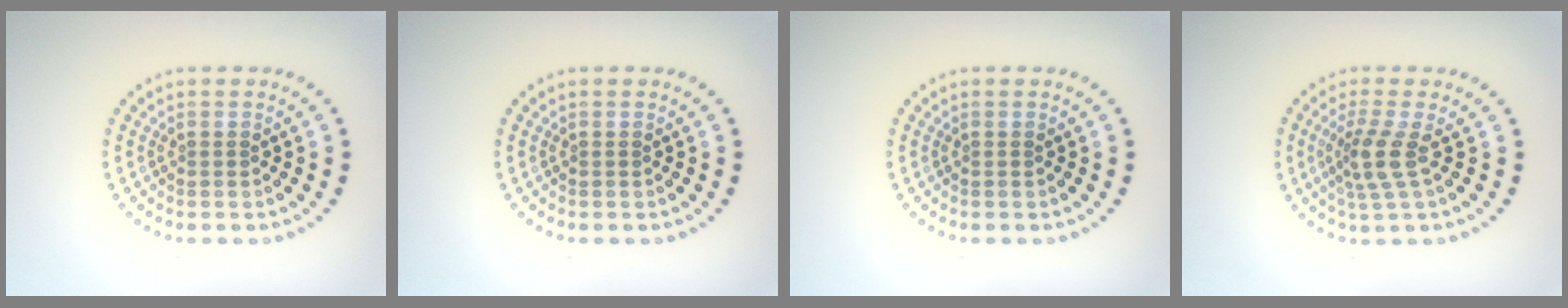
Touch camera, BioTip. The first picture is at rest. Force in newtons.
{"total": 0.0}
{"total": 0.0}
{"total": 2.9, "press": 2.2, "slide": 1.8}